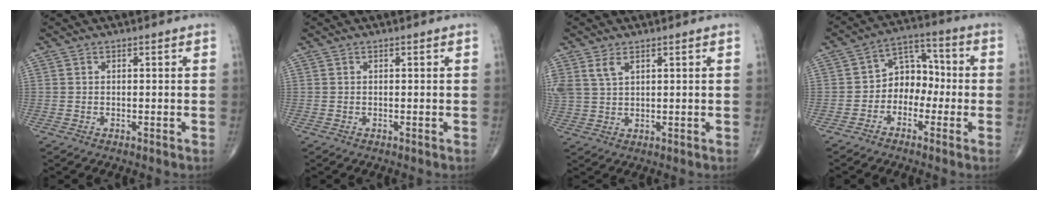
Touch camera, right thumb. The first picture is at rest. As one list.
[{"total": 0.0}, {"total": 4.8, "force": [2.6, 2.6, 3.0], "torque": [-0.067, -0.001, 0.063]}, {"total": 7.9, "force": [-1.9, 6.0, 4.7], "torque": [-0.035, 0.043, -0.049]}]